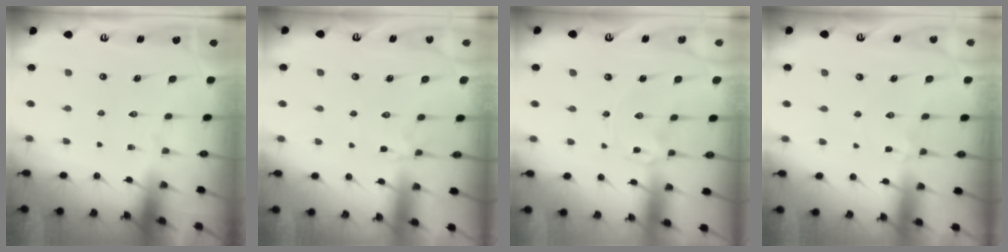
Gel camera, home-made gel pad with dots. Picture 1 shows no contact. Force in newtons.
{"total": 2.2, "press": 2.1, "slide": 0.7}
{"total": 0.0}
{"total": 2.7, "press": 2.6, "slide": 0.5}